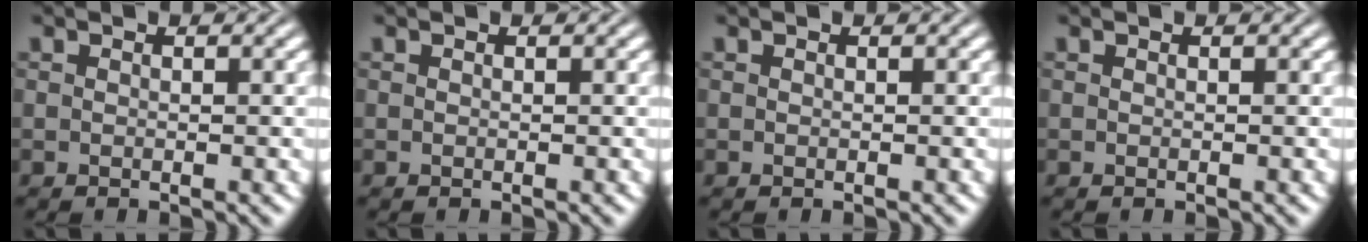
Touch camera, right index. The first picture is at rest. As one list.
[{"total": 0.0}, {"total": 0.0}, {"total": 0.0}]